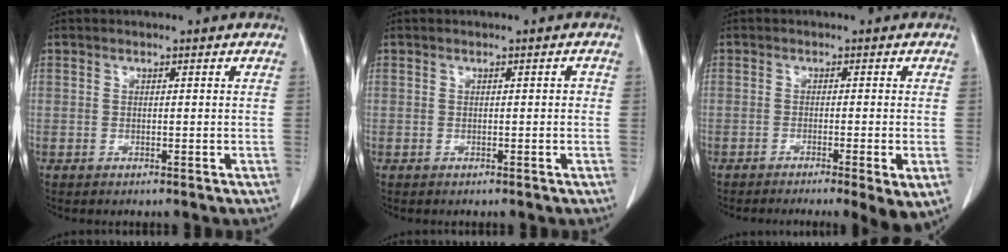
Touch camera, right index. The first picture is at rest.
{"total": 0.6, "force": [-0.1, 0.2, 0.6], "torque": [-0.006, 0.002, -0.001]}
{"total": 7.2, "force": [-4.1, 0.6, 5.8], "torque": [-0.071, -0.015, -0.060]}